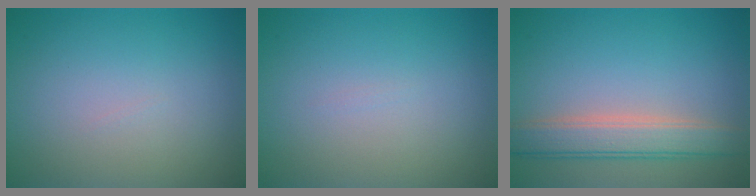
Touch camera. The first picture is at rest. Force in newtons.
{"total": 0.0}
{"total": 4.2, "press": 4.2, "slide": 0.4}